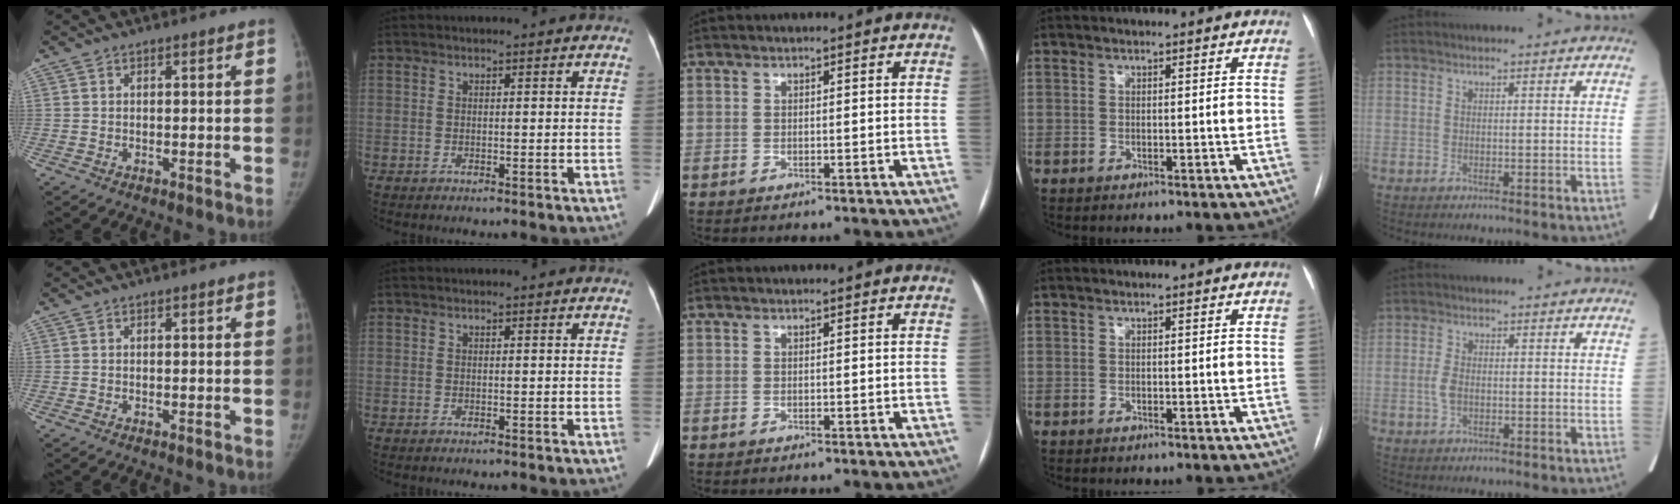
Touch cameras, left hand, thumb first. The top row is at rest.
{"little": {"total": 2.2, "force": [-0.5, 1.3, 1.8], "torque": [-0.046, 0.000, -0.011]}}